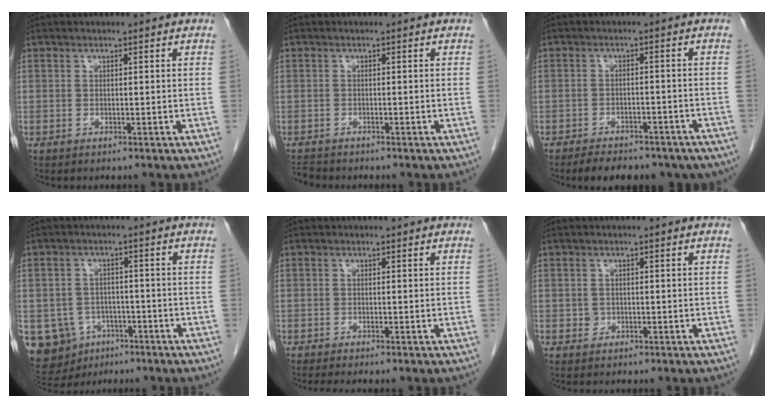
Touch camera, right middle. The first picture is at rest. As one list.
[{"total": 1.8, "force": [-1.7, 0.2, 0.1], "torque": [-0.007, -0.010, -0.029]}, {"total": 12.6, "force": [-9.8, 5.3, 5.9], "torque": [-0.091, 0.002, -0.120]}, {"total": 10.8, "force": [-4.3, 9.4, 3.1], "torque": [-0.085, 0.015, -0.054]}, {"total": 1.8, "force": [-1.5, -0.1, 1.0], "torque": [-0.016, -0.005, -0.021]}, {"total": 1.0, "force": [-0.2, 1.0, 0.2], "torque": [-0.003, 0.003, -0.001]}]